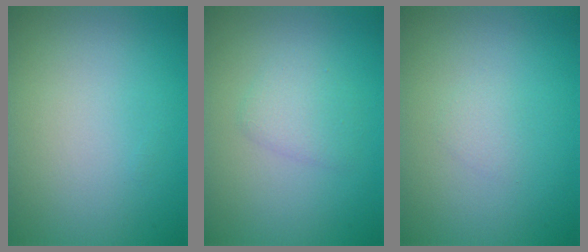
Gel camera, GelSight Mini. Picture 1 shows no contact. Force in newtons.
{"total": 1.8, "press": 1.8, "slide": 0.1}
{"total": 0.8, "press": 0.8, "slide": 0.1}